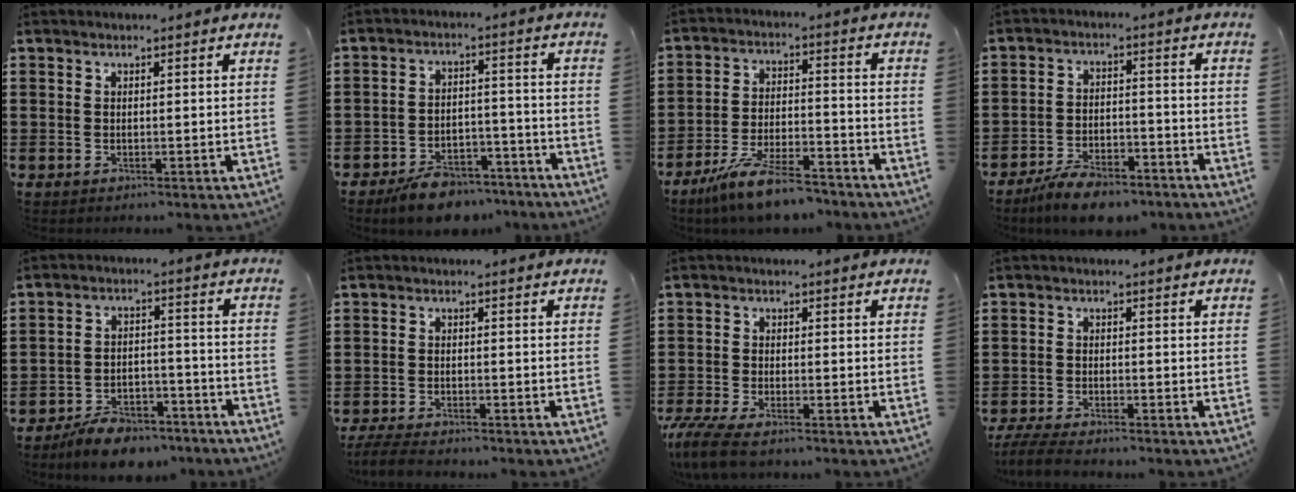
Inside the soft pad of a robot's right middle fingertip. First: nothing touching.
{"total": 6.7, "force": [-6.2, 2.0, 1.8], "torque": [-0.028, 0.021, -0.116]}
{"total": 9.4, "force": [-8.1, 1.2, 4.6], "torque": [-0.095, 0.009, -0.155]}
{"total": 6.3, "force": [-5.6, 1.3, 2.4], "torque": [-0.049, 0.005, -0.108]}
{"total": 7.1, "force": [-6.6, 1.8, 1.8], "torque": [-0.027, 0.020, -0.126]}
{"total": 3.5, "force": [-3.4, 0.4, 0.9], "torque": [-0.022, -0.003, -0.070]}
{"total": 4.7, "force": [-4.1, 0.7, 2.2], "torque": [-0.065, -0.013, -0.084]}
{"total": 4.0, "force": [-3.8, 0.3, 1.2], "torque": [-0.035, -0.009, -0.078]}